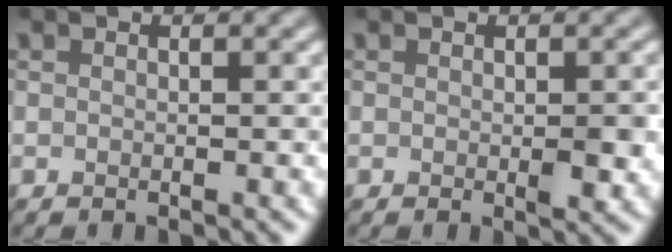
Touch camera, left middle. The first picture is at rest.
{"total": 1.7, "force": [-0.2, 0.7, 1.6], "torque": [-0.018, -0.005, 0.000]}